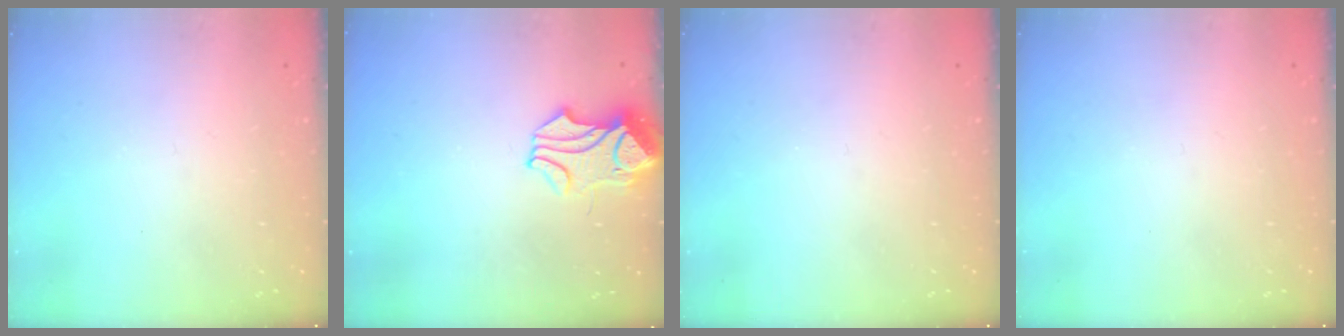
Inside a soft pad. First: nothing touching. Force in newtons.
{"total": 1.4, "press": 0.9, "slide": 1.1}
{"total": 0.0}
{"total": 0.0}